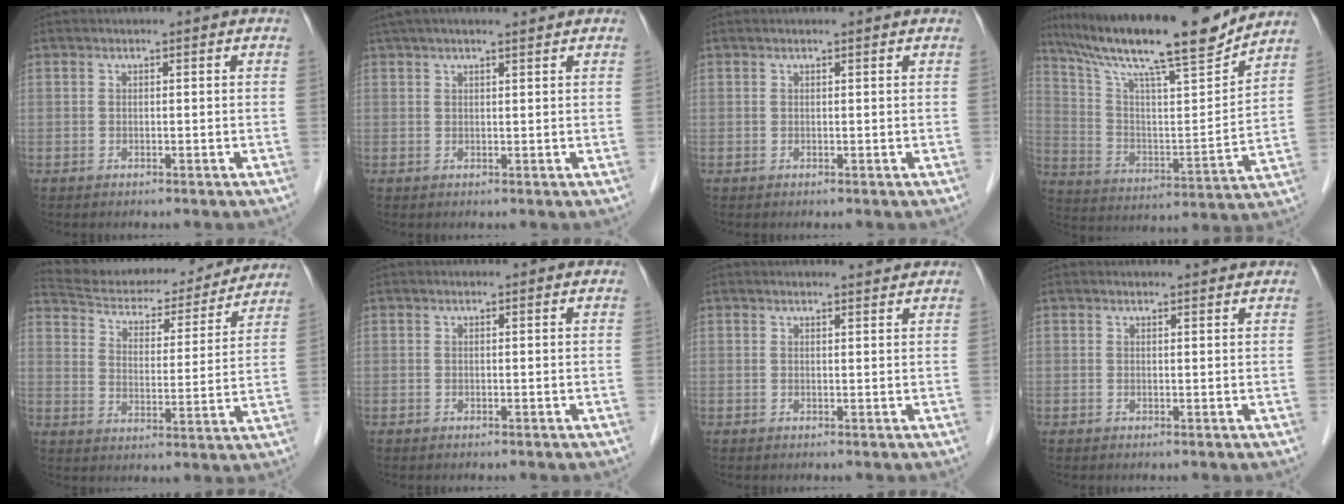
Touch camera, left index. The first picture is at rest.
{"total": 6.8, "force": [5.7, 0.4, 3.6], "torque": [-0.058, 0.035, 0.084]}
{"total": 0.9, "force": [0.9, -0.1, 0.3], "torque": [-0.012, 0.007, 0.013]}
{"total": 21.4, "force": [17.8, 1.6, 11.7], "torque": [-0.204, 0.003, 0.293]}
{"total": 20.8, "force": [19.5, 5.1, 5.2], "torque": [-0.082, -0.001, 0.270]}
{"total": 0.0}
{"total": 1.9, "force": [1.9, 0.0, 0.0], "torque": [-0.008, -0.001, 0.025]}
{"total": 2.5, "force": [2.5, 0.3, 0.3], "torque": [-0.012, 0.007, 0.028]}